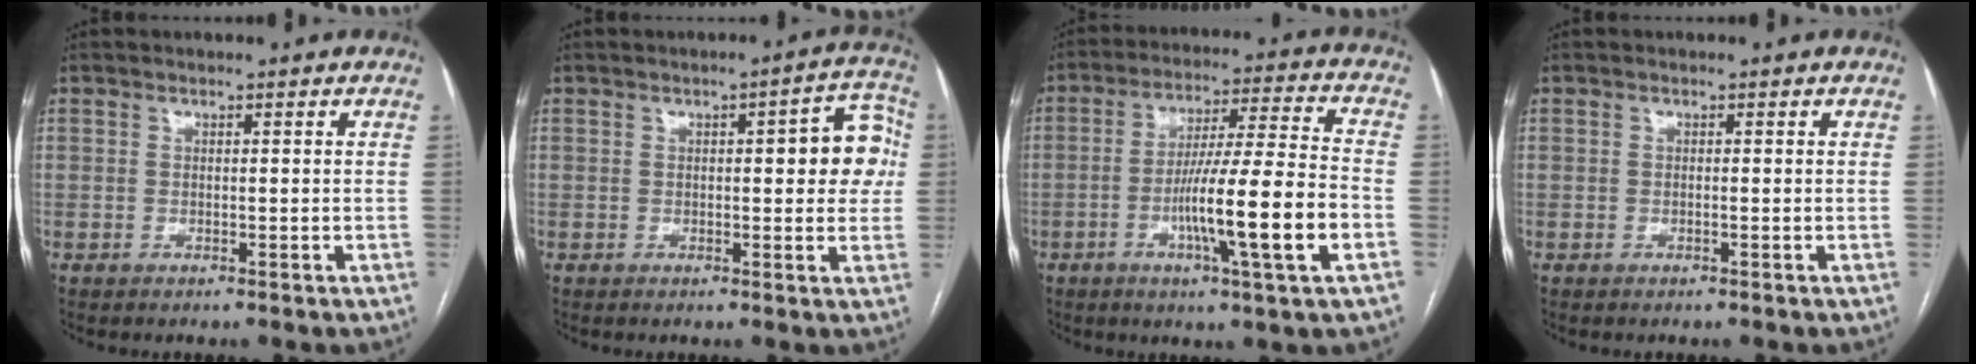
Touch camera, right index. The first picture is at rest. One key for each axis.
{"total": 8.0, "fx": 1.1, "fy": 2.4, "fz": 7.5, "tx": -0.079, "ty": 0.023, "tz": 0.008}
{"total": 15.0, "fx": -4.5, "fy": -0.5, "fz": 14.3, "tx": -0.247, "ty": -0.004, "tz": -0.078}
{"total": 0.0}